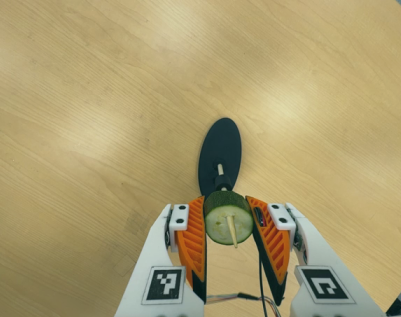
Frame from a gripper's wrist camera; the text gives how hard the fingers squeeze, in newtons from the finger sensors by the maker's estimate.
{"total": 9.4, "left": 8.1, "right": 10.7}